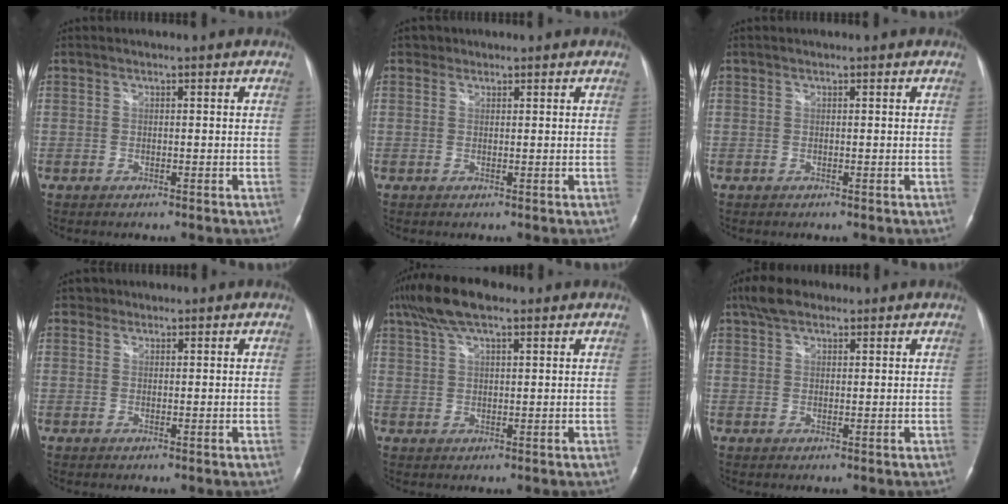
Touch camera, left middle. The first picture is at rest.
{"total": 1.3, "force": [0.8, 1.0, 0.0], "torque": [0.007, 0.003, 0.007]}
{"total": 0.0}
{"total": 1.4, "force": [0.9, 1.0, -0.1], "torque": [0.009, 0.004, 0.009]}
{"total": 8.8, "force": [6.0, 2.6, 5.9], "torque": [-0.124, 0.029, 0.106]}
{"total": 4.4, "force": [3.2, 2.2, 2.2], "torque": [-0.050, 0.021, 0.060]}